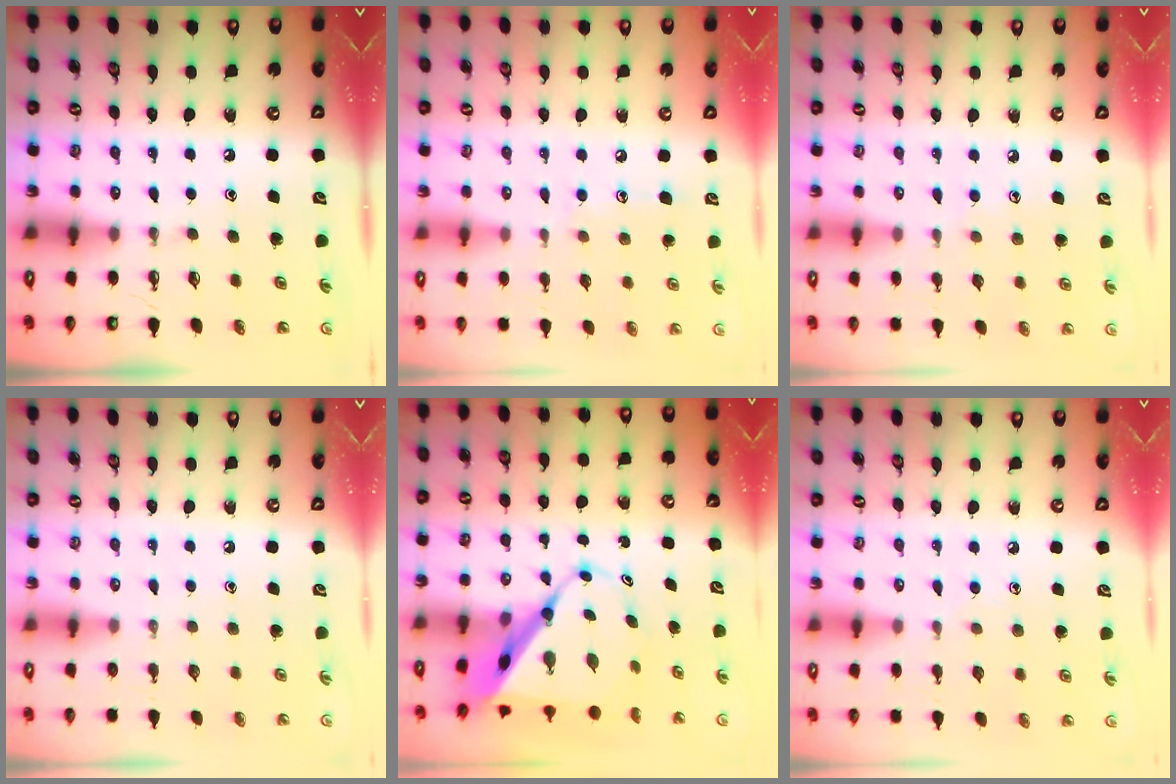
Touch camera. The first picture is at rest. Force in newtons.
{"total": 6.5, "press": 6.5, "slide": 0.6}
{"total": 5.5, "press": 5.5, "slide": 0.4}
{"total": 0.0}
{"total": 11.2, "press": 11.1, "slide": 1.1}
{"total": 5.3, "press": 5.2, "slide": 0.5}